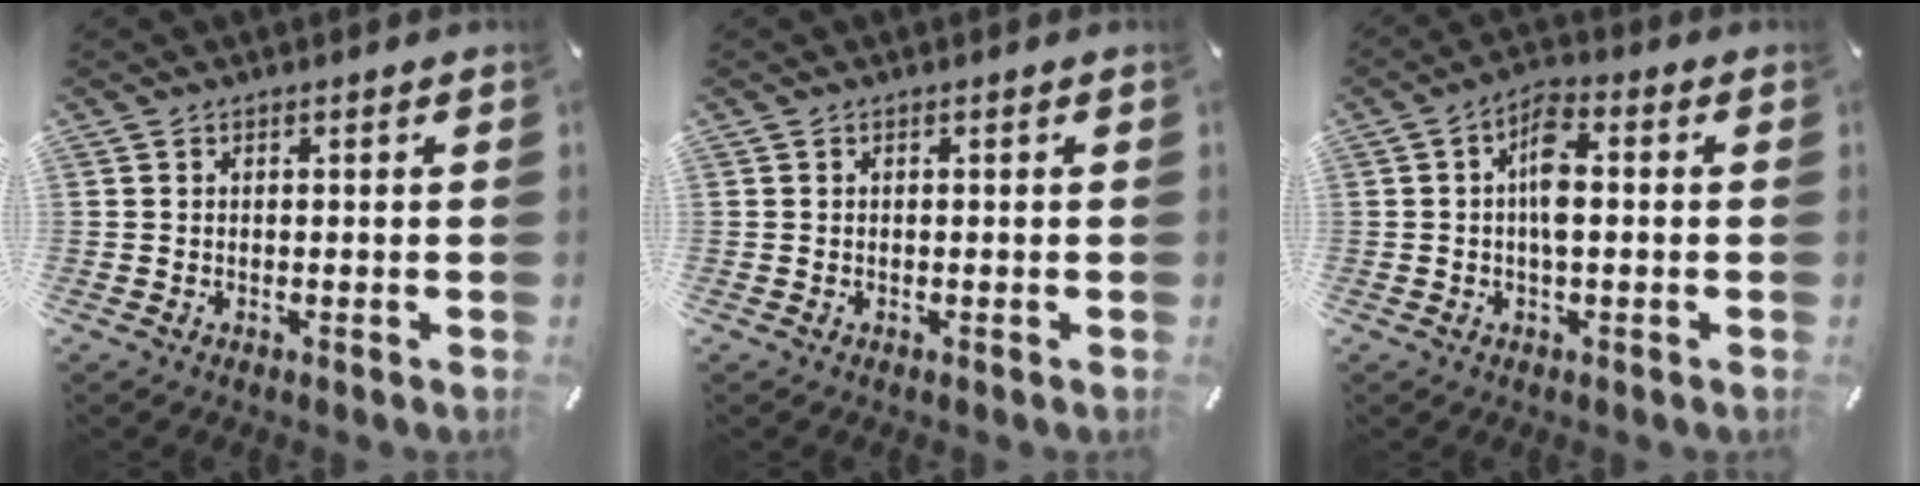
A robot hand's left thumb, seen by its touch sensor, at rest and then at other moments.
{"total": 0.0}
{"total": 6.6, "force": [0.0, 2.9, 5.9], "torque": [-0.108, 0.012, -0.003]}